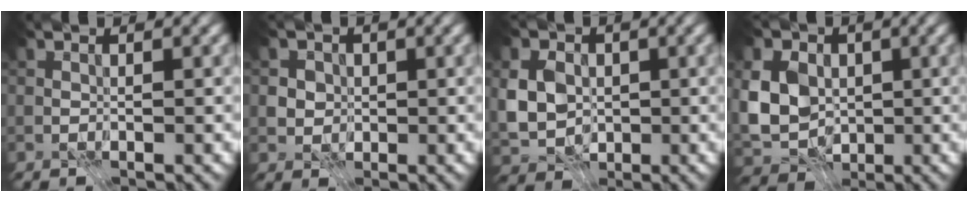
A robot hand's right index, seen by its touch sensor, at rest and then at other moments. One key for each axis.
{"total": 3.0, "fx": 0.4, "fy": 2.7, "fz": 1.2, "tx": -0.020, "ty": 0.009, "tz": 0.001}
{"total": 6.3, "fx": 0.2, "fy": 5.2, "fz": 3.6, "tx": -0.069, "ty": 0.015, "tz": -0.017}
{"total": 8.3, "fx": 0.5, "fy": 6.6, "fz": 5.0, "tx": -0.107, "ty": 0.002, "tz": -0.002}